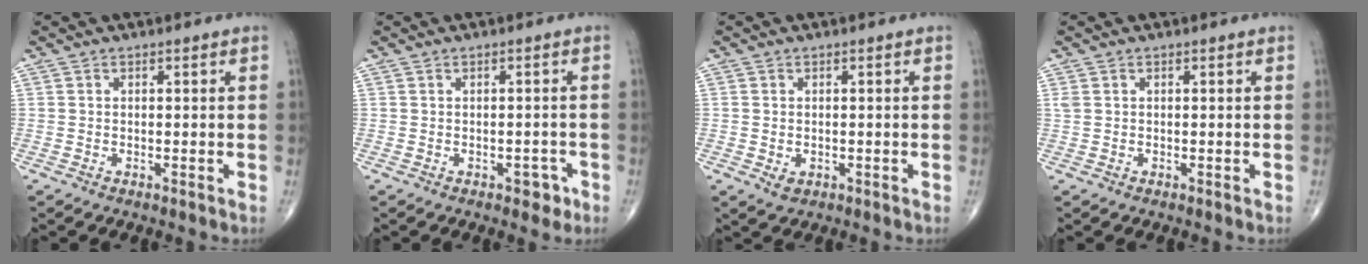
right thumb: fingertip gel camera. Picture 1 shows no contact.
{"total": 2.4, "force": [-1.2, 1.6, 1.4], "torque": [-0.006, 0.006, -0.012]}
{"total": 2.0, "force": [-0.4, 1.5, 1.2], "torque": [-0.018, -0.003, 0.001]}
{"total": 1.2, "force": [0.4, 0.8, 0.7], "torque": [-0.018, 0.006, 0.012]}